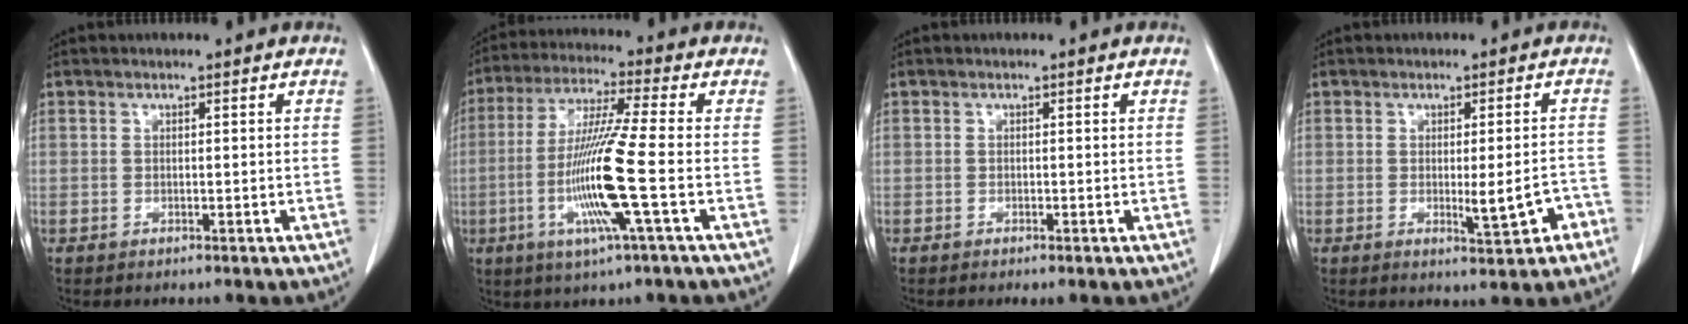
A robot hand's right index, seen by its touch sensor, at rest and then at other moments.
{"total": 12.9, "force": [-3.1, -1.2, 12.5], "torque": [-0.256, -0.017, -0.068]}
{"total": 0.7, "force": [-0.5, 0.1, 0.5], "torque": [-0.014, -0.004, -0.005]}
{"total": 5.2, "force": [-2.1, 0.9, 4.7], "torque": [-0.057, -0.003, -0.022]}